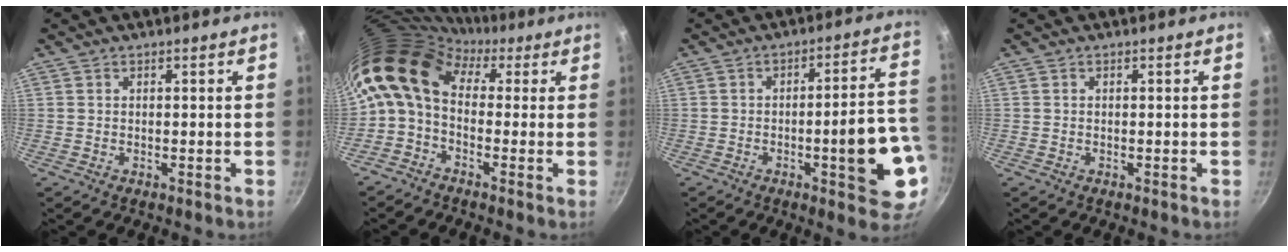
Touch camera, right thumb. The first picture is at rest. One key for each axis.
{"total": 14.1, "fx": 2.4, "fy": 9.7, "fz": 9.9, "tx": -0.189, "ty": 0.029, "tz": 0.014}
{"total": 14.1, "fx": -3.4, "fy": 3.7, "fz": 13.2, "tx": -0.151, "ty": 0.022, "tz": -0.043}
{"total": 0.0}